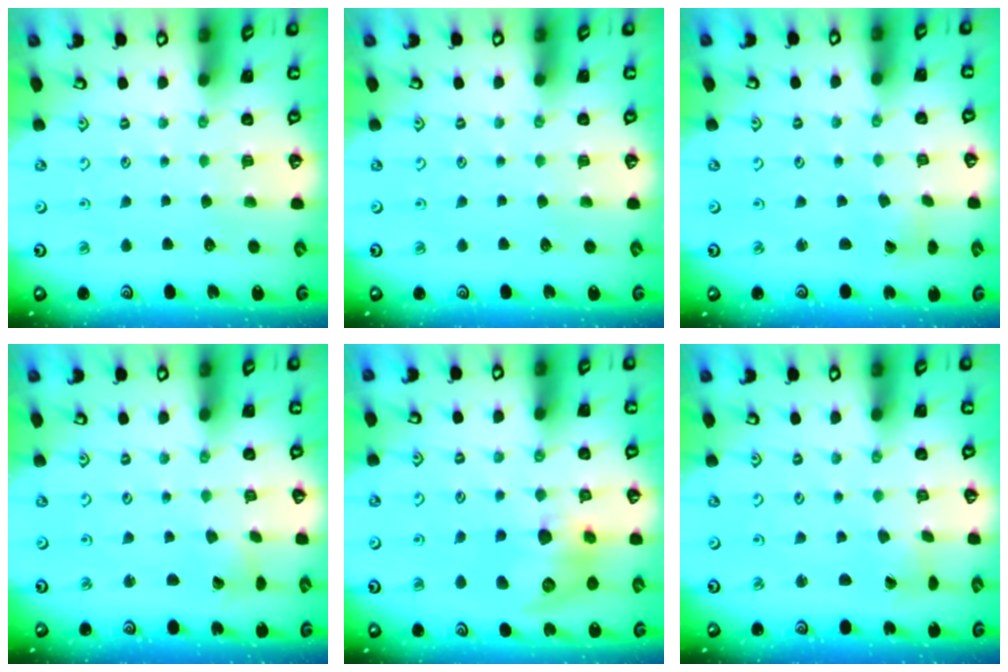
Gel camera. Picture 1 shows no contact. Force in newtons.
{"total": 0.0}
{"total": 1.5, "press": 1.5, "slide": 0.1}
{"total": 2.3, "press": 2.3, "slide": 0.2}
{"total": 16.3, "press": 16.2, "slide": 1.3}
{"total": 1.5, "press": 1.5, "slide": 0.1}